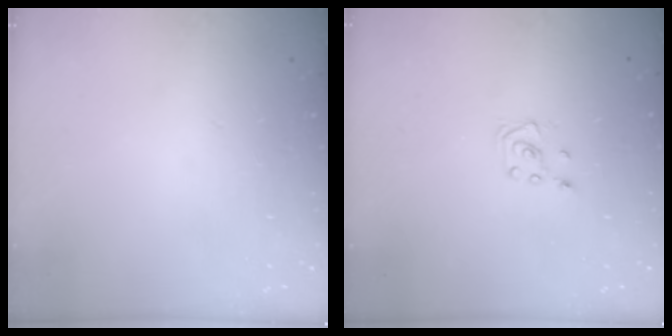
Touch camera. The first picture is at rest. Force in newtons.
{"total": 3.0, "press": 2.9, "slide": 0.3}